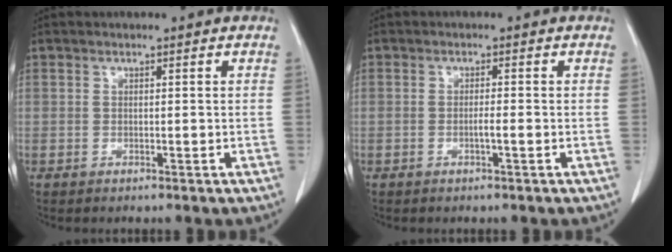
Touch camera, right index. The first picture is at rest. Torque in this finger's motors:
{"motor_torque": [0.34, -0.30, 0.04, 0.02]}